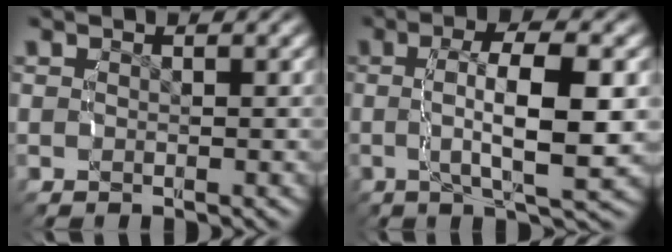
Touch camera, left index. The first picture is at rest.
{"total": 6.8, "force": [0.1, 1.5, 6.7], "torque": [-0.103, 0.000, 0.002]}